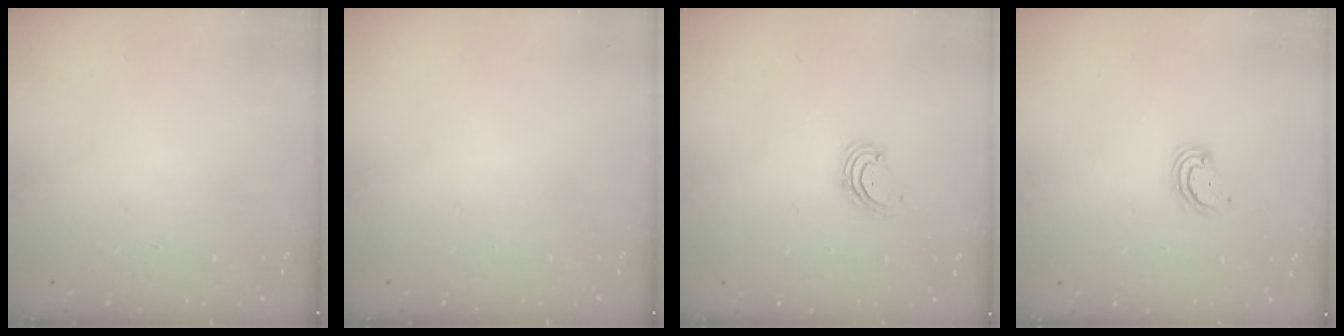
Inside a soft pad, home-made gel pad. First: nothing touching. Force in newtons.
{"total": 0.0}
{"total": 2.8, "press": 2.8, "slide": 0.2}
{"total": 2.9, "press": 2.9, "slide": 0.3}